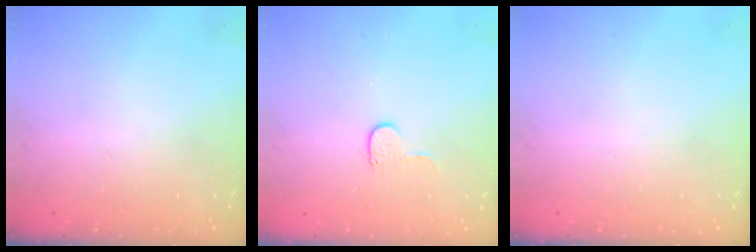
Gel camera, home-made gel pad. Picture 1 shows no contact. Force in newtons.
{"total": 4.1, "press": 4.1, "slide": 0.4}
{"total": 0.0}